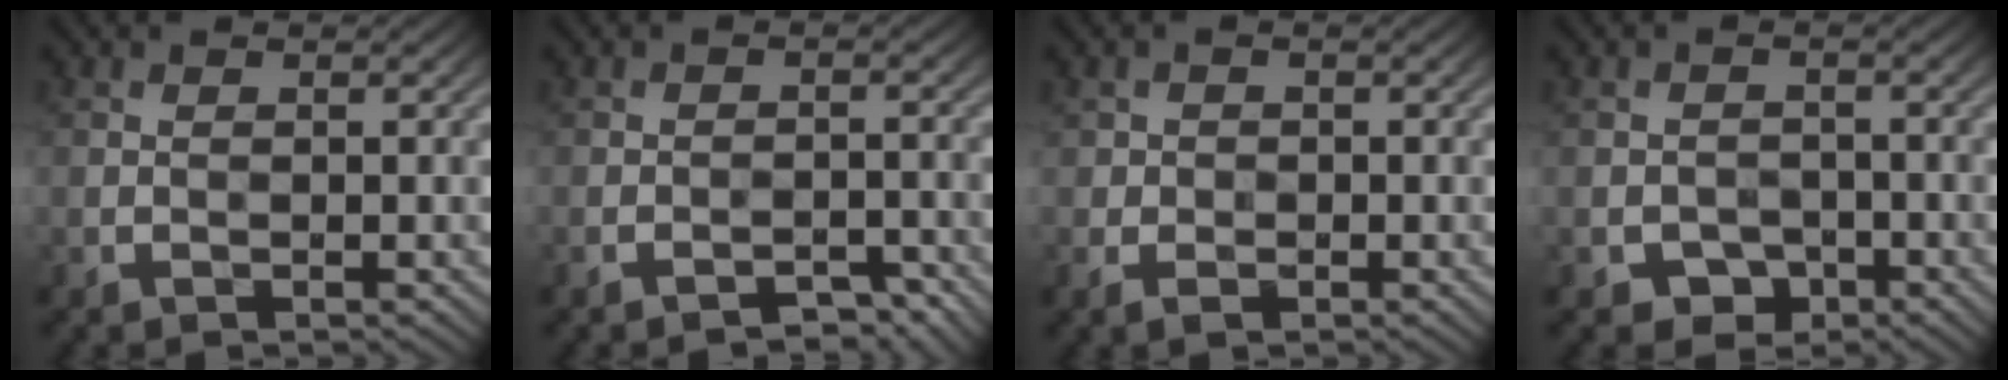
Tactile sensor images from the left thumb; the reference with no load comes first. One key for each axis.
{"total": 3.3, "fx": -3.1, "fy": 0.8, "fz": 1.1, "tx": -0.015, "ty": 0.002, "tz": -0.041}
{"total": 2.4, "fx": -1.2, "fy": 1.9, "fz": 0.8, "tx": -0.012, "ty": -0.007, "tz": -0.022}
{"total": 2.7, "fx": -1.7, "fy": 2.0, "fz": 0.5, "tx": -0.009, "ty": -0.001, "tz": -0.026}